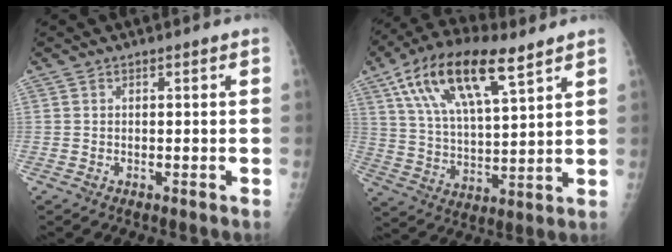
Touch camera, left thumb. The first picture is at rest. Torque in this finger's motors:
{"motor_torque": [0.76, 0.88, 1.60, -1.16, 0.51]}